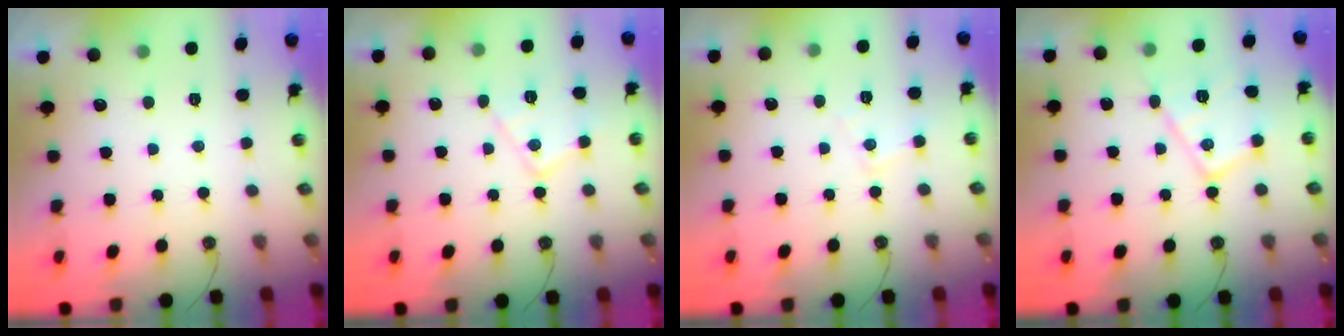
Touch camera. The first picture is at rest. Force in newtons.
{"total": 11.6, "press": 11.6, "slide": 0.7}
{"total": 5.5, "press": 5.5, "slide": 0.3}
{"total": 12.8, "press": 12.8, "slide": 0.2}